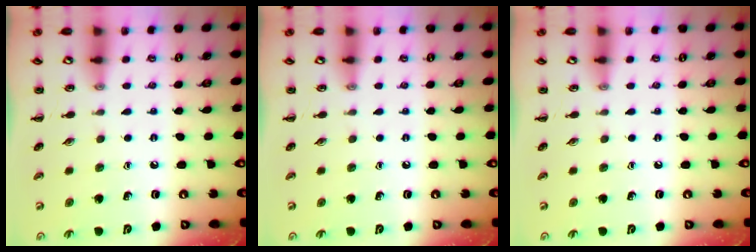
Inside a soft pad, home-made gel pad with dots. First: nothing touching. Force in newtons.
{"total": 0.0}
{"total": 0.0}